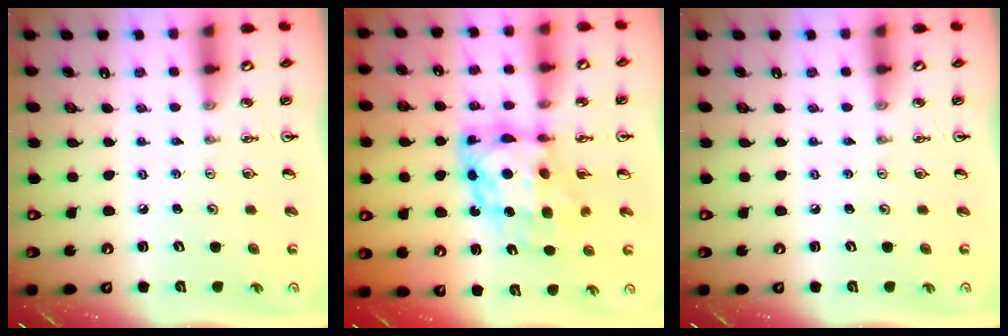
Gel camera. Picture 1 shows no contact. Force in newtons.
{"total": 9.8, "press": 9.7, "slide": 1.2}
{"total": 0.0}